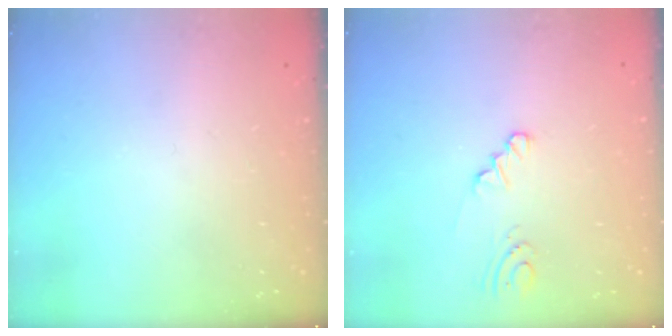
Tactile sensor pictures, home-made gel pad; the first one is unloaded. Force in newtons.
{"total": 1.0, "press": 1.0, "slide": 0.1}